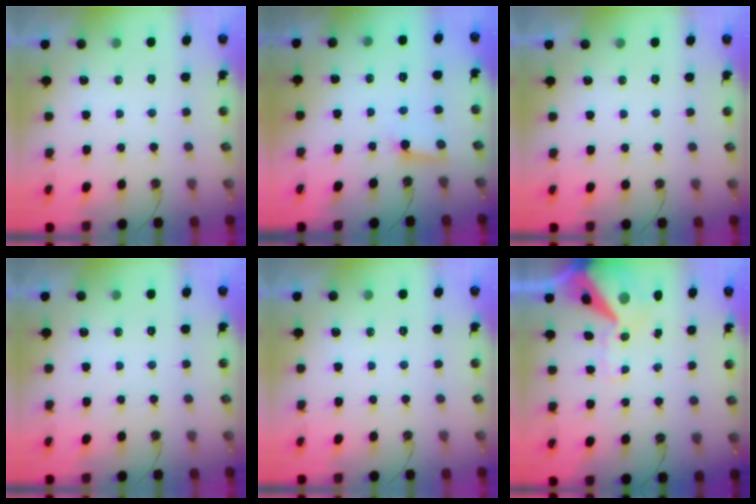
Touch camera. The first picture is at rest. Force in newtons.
{"total": 2.8, "press": 2.8, "slide": 0.1}
{"total": 0.0}
{"total": 0.0}
{"total": 0.0}
{"total": 13.8, "press": 13.6, "slide": 2.0}